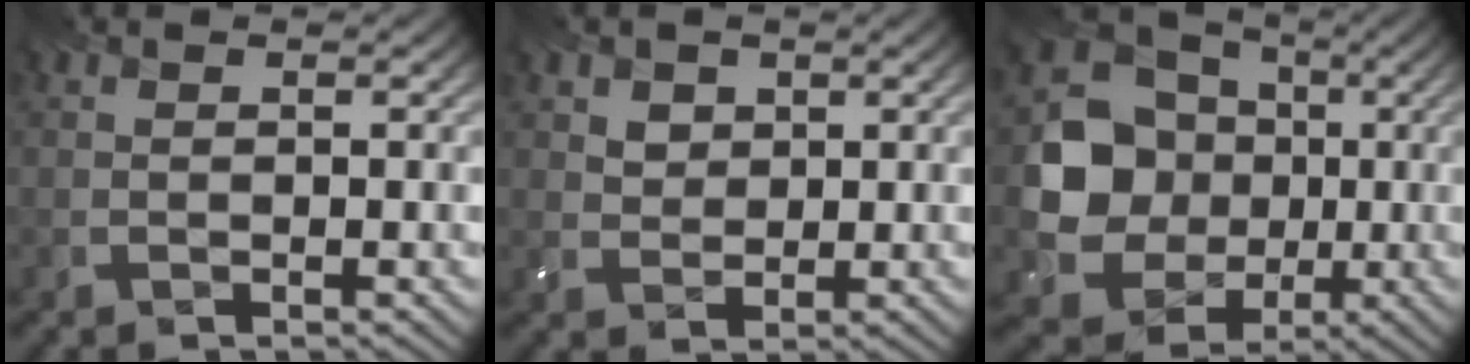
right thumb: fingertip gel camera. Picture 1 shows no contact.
{"total": 2.6, "force": [1.3, 2.0, 1.0], "torque": [-0.029, -0.007, 0.025]}
{"total": 11.6, "force": [-0.3, 10.2, 5.4], "torque": [-0.136, -0.013, -0.016]}